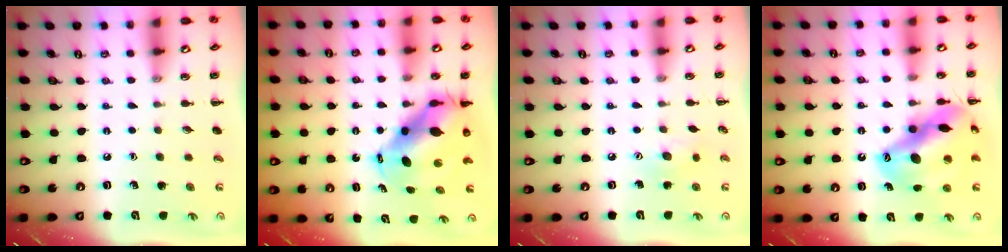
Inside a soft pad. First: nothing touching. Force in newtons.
{"total": 10.8, "press": 10.4, "slide": 3.0}
{"total": 6.1, "press": 6.0, "slide": 1.2}
{"total": 18.5, "press": 17.8, "slide": 5.1}